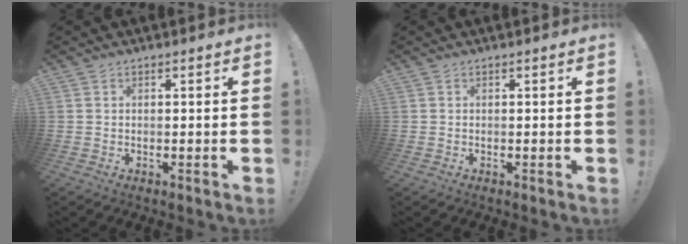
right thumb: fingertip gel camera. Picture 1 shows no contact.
{"total": 0.0}